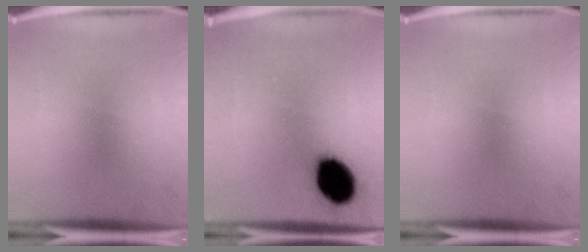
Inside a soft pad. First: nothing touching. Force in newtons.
{"total": 13.7}
{"total": 0.0}